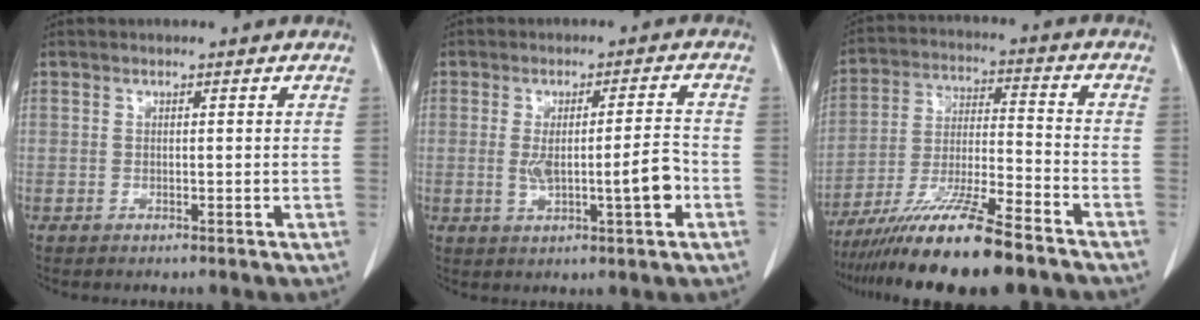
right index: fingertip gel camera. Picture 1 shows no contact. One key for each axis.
{"total": 7.4, "fx": -1.4, "fy": 1.0, "fz": 7.2, "tx": -0.116, "ty": 0.007, "tz": -0.015}
{"total": 15.7, "fx": -12.0, "fy": 0.6, "fz": 10.1, "tx": -0.198, "ty": -0.031, "tz": -0.213}